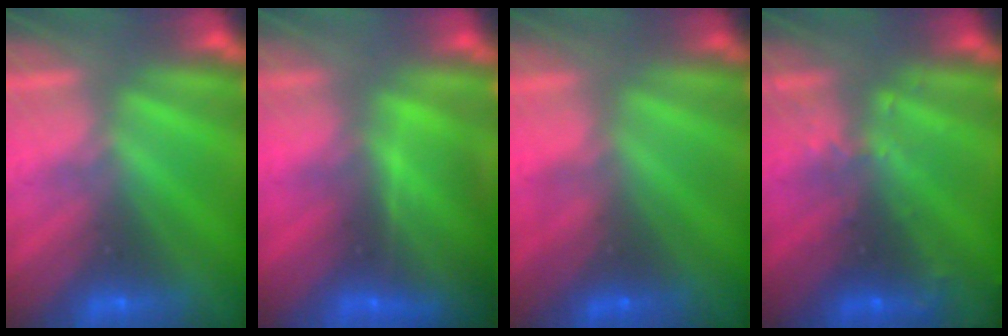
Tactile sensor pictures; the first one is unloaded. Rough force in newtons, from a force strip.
{"total": 11.8}
{"total": 2.1}
{"total": 2.9}